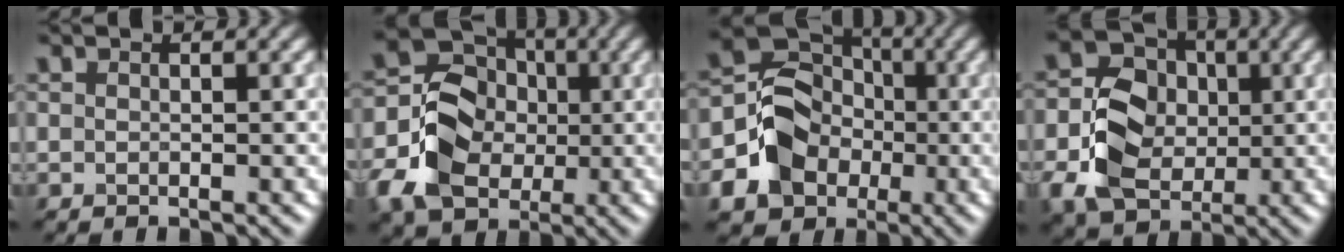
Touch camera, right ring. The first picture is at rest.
{"total": 9.4, "force": [-2.1, 7.8, 4.7], "torque": [-0.084, -0.013, -0.053]}
{"total": 8.7, "force": [-2.6, 7.6, 3.2], "torque": [-0.037, -0.008, -0.065]}
{"total": 7.5, "force": [-1.2, 6.1, 4.2], "torque": [-0.087, -0.003, -0.030]}